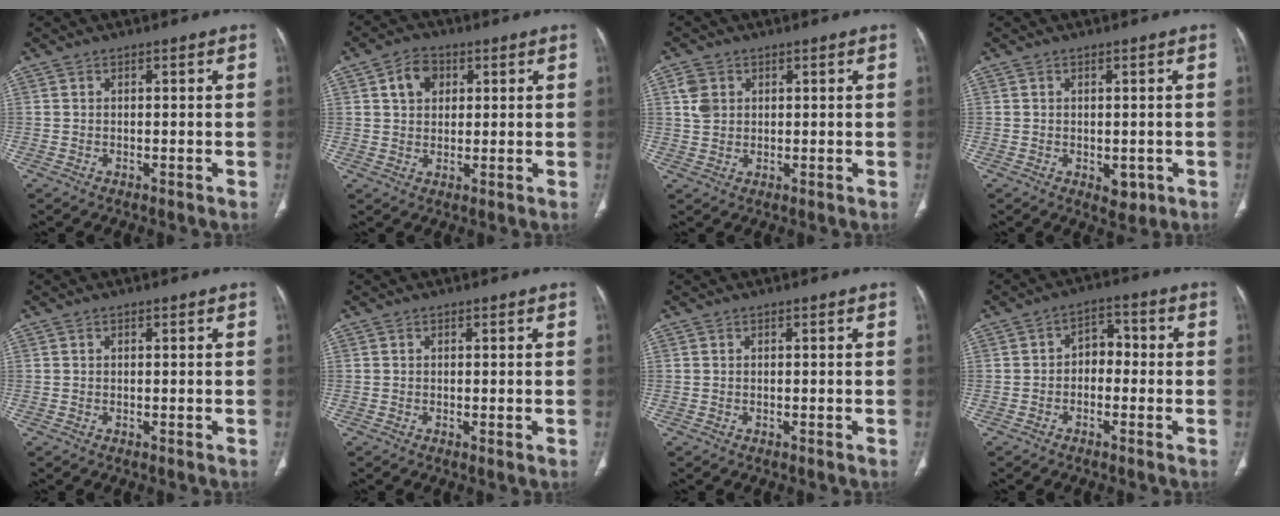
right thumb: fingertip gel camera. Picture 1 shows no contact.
{"total": 6.8, "force": [2.2, 5.1, 3.9], "torque": [-0.049, 0.006, 0.032]}
{"total": 3.9, "force": [1.3, 3.2, 1.9], "torque": [-0.026, 0.000, 0.029]}
{"total": 2.9, "force": [-0.7, 1.9, 2.1], "torque": [-0.015, -0.003, 0.000]}
{"total": 0.0}
{"total": 0.5, "force": [0.0, 0.1, 0.5], "torque": [-0.013, -0.004, 0.000]}
{"total": 0.0}
{"total": 3.9, "force": [-0.6, 2.9, 2.6], "torque": [-0.022, 0.021, -0.020]}